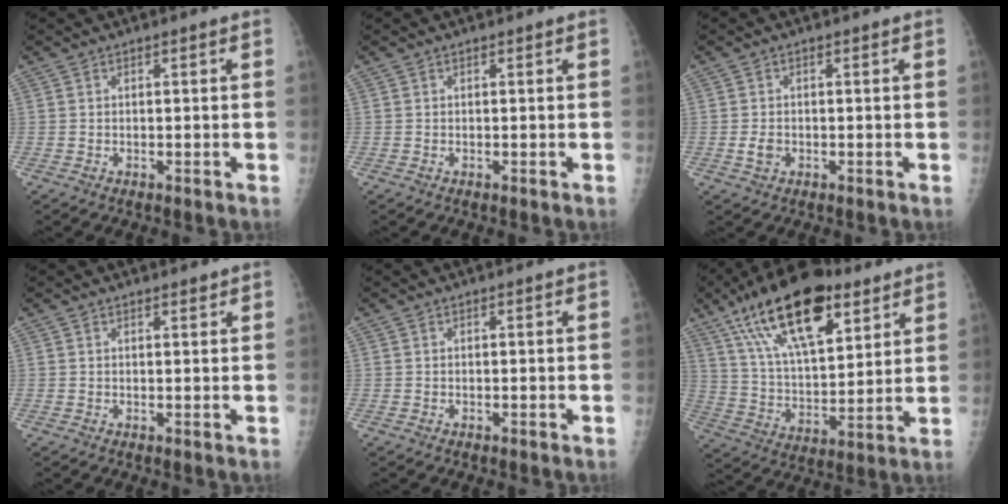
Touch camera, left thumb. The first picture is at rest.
{"total": 0.0}
{"total": 2.2, "force": [-0.5, 1.7, 1.4], "torque": [-0.020, 0.001, -0.007]}
{"total": 1.0, "force": [0.9, 0.3, 0.4], "torque": [-0.003, -0.007, 0.014]}
{"total": 0.0}
{"total": 22.8, "force": [12.9, 9.8, 16.1], "torque": [-0.249, -0.040, 0.227]}